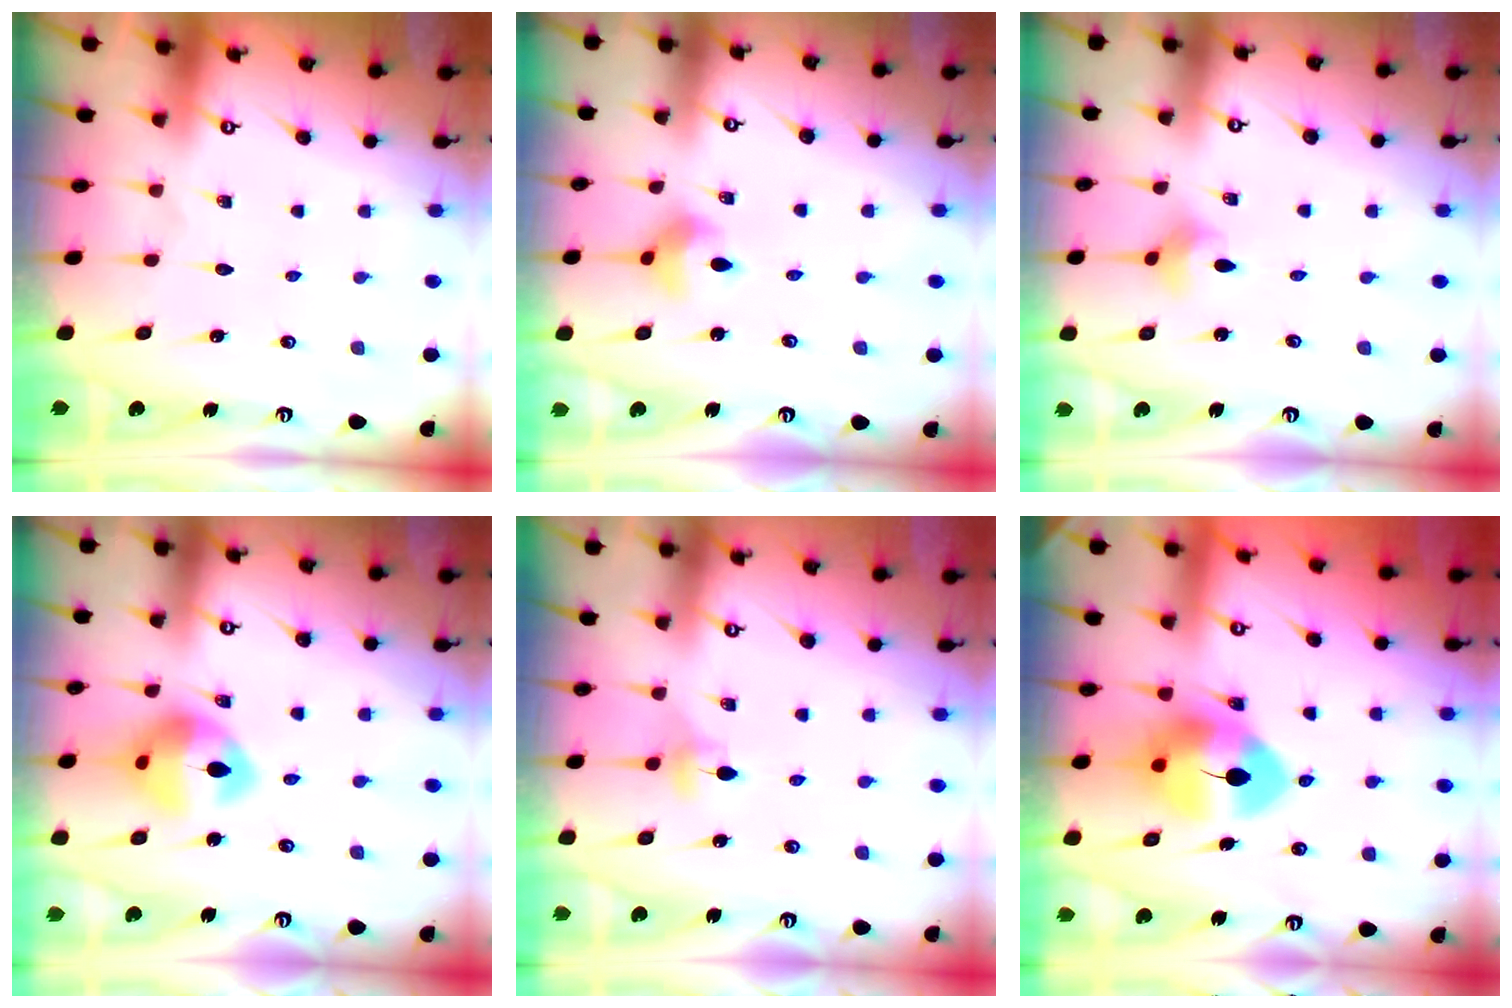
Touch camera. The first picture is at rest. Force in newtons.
{"total": 7.1, "press": 7.1, "slide": 0.5}
{"total": 2.9, "press": 2.9, "slide": 0.4}
{"total": 14.0, "press": 13.9, "slide": 1.5}
{"total": 4.0, "press": 3.9, "slide": 0.8}
{"total": 9.8, "press": 9.7, "slide": 1.3}